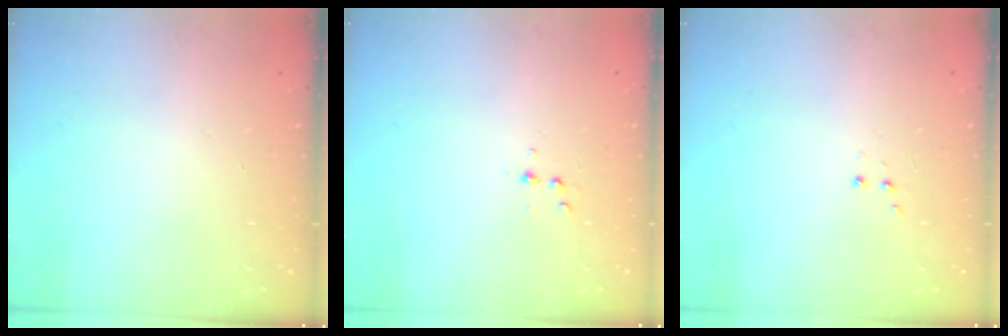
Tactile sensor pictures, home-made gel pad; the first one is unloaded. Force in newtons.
{"total": 4.0, "press": 3.9, "slide": 1.0}
{"total": 2.8, "press": 2.8, "slide": 0.6}